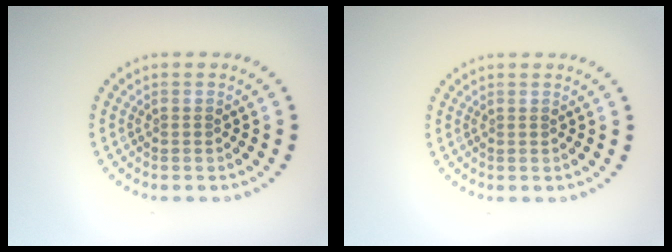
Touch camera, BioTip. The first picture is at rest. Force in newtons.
{"total": 0.0}